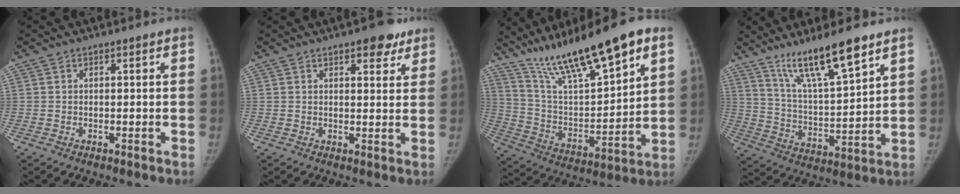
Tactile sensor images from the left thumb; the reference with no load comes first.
{"total": 5.6, "force": [3.6, 2.5, 3.5], "torque": [-0.019, -0.014, 0.042]}
{"total": 23.2, "force": [15.7, 5.5, 16.3], "torque": [-0.256, -0.052, 0.278]}
{"total": 15.2, "force": [10.6, 2.4, 10.7], "torque": [-0.181, -0.061, 0.200]}